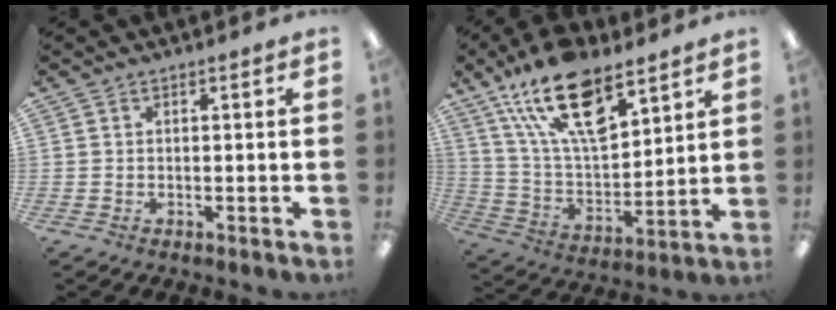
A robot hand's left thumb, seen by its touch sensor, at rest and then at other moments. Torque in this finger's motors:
{"motor_torque": [0.99, 0.30, 1.69, -1.08, 0.60]}